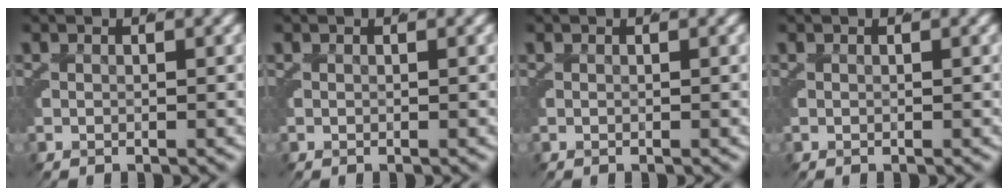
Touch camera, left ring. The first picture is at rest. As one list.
[{"total": 0.0}, {"total": 0.0}, {"total": 0.0}]